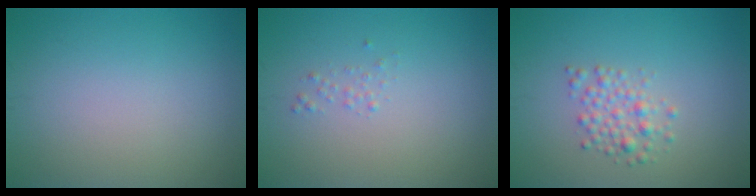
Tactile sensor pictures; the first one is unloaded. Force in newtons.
{"total": 0.6, "press": 0.6, "slide": 0.0}
{"total": 2.2, "press": 2.2, "slide": 0.0}